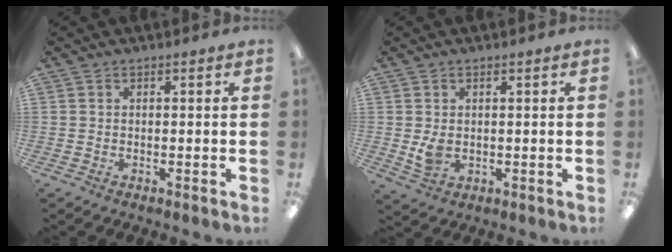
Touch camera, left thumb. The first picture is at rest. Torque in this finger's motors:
{"motor_torque": [-0.02, 0.04, 0.01, -0.02, 0.01]}